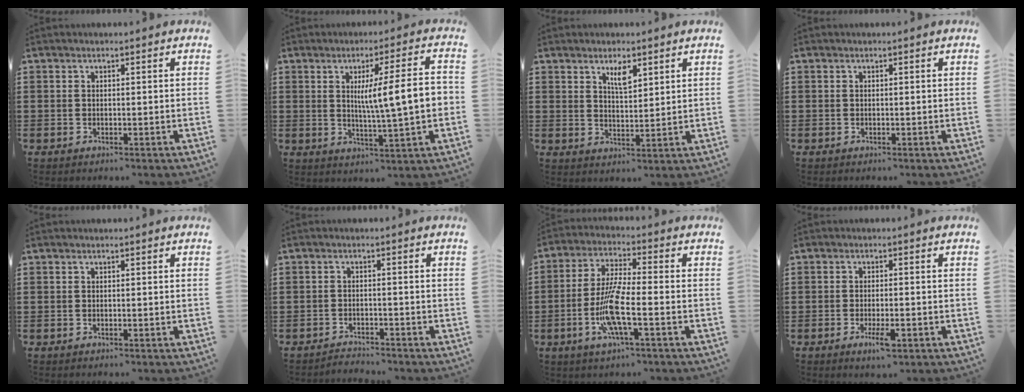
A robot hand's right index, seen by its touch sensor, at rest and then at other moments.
{"total": 9.5, "force": [0.9, 0.9, 9.4], "torque": [-0.153, -0.005, 0.008]}
{"total": 3.5, "force": [2.3, 1.2, 2.4], "torque": [-0.037, -0.002, 0.037]}
{"total": 0.0}
{"total": 0.0}
{"total": 2.0, "force": [-2.0, 0.1, 0.0], "torque": [-0.006, 0.002, -0.043]}
{"total": 9.1, "force": [-2.8, 1.5, 8.5], "torque": [-0.181, -0.017, -0.055]}
{"total": 3.5, "force": [-1.6, 0.8, 3.0], "torque": [-0.061, -0.007, -0.030]}